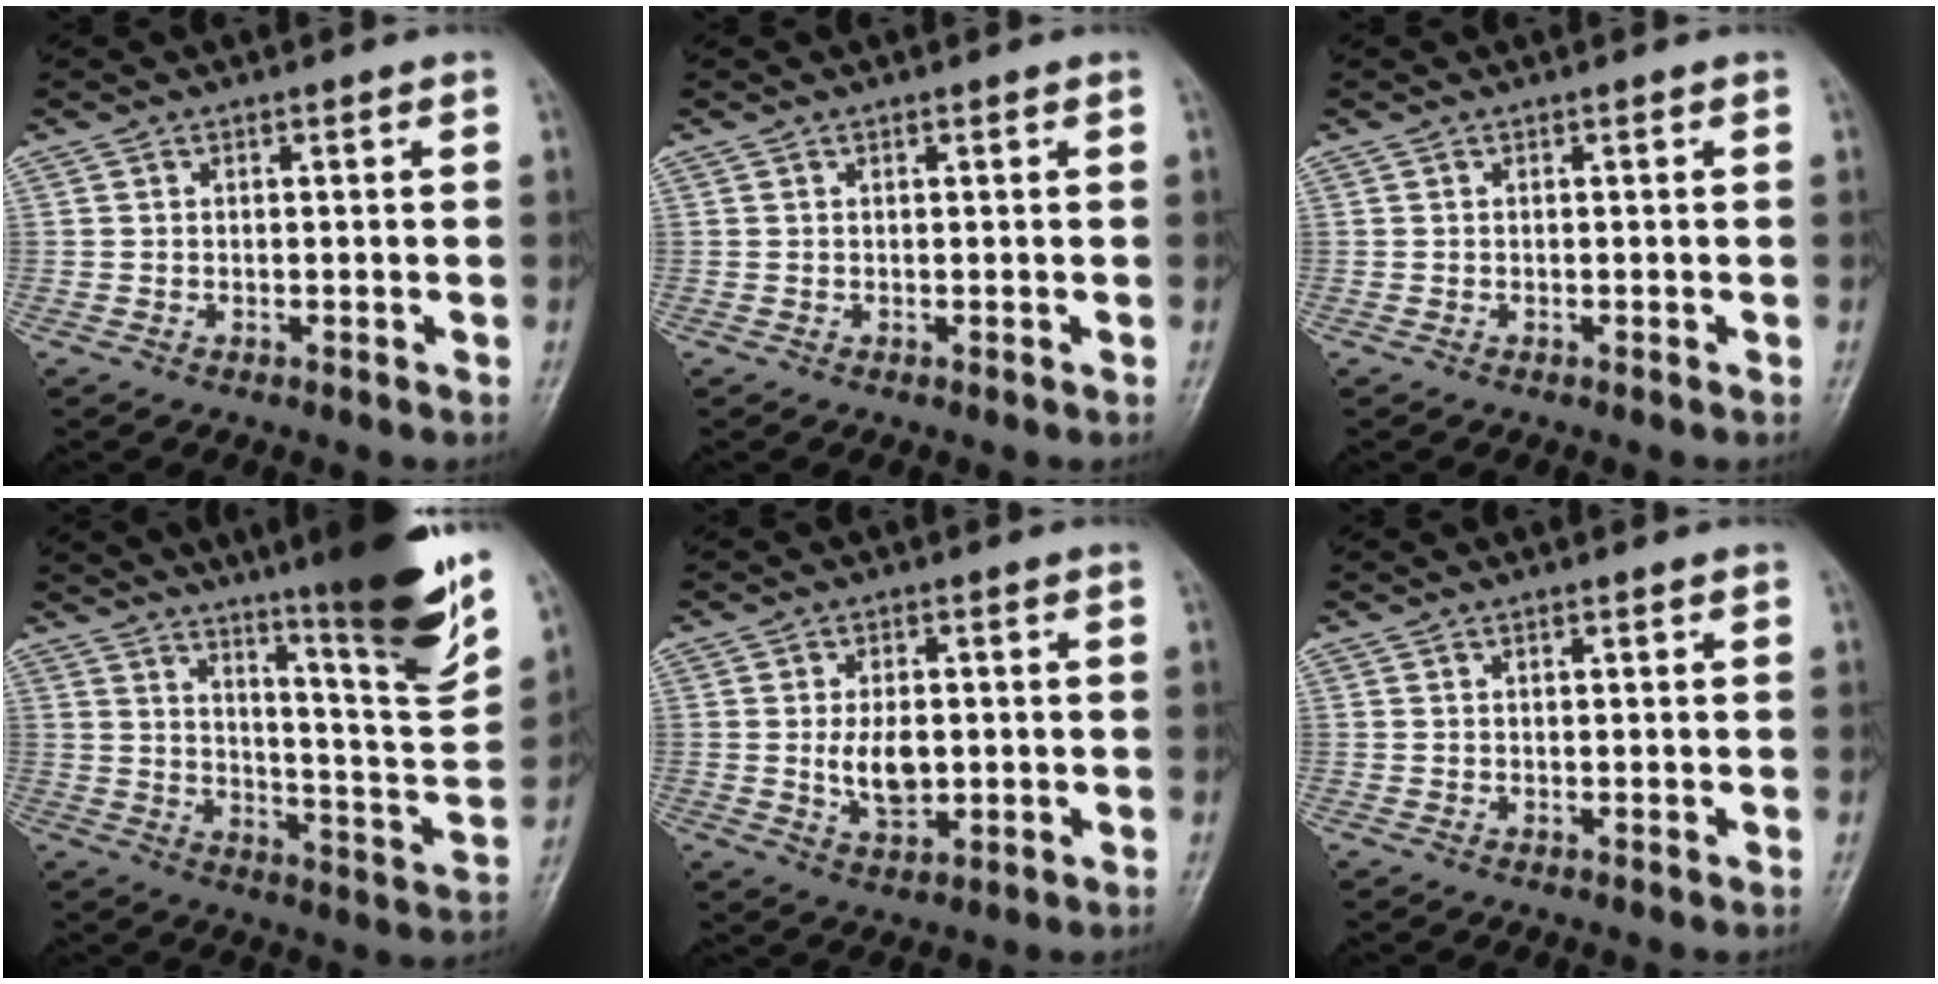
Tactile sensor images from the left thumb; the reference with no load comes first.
{"total": 0.5, "force": [0.3, 0.2, 0.4], "torque": [-0.006, -0.001, 0.004]}
{"total": 0.0}
{"total": 22.9, "force": [14.9, 2.6, 17.2], "torque": [-0.221, -0.076, 0.218]}
{"total": 6.8, "force": [0.0, 4.0, 5.5], "torque": [-0.086, -0.007, 0.006]}
{"total": 0.8, "force": [0.5, 0.3, 0.6], "torque": [-0.007, -0.001, 0.007]}